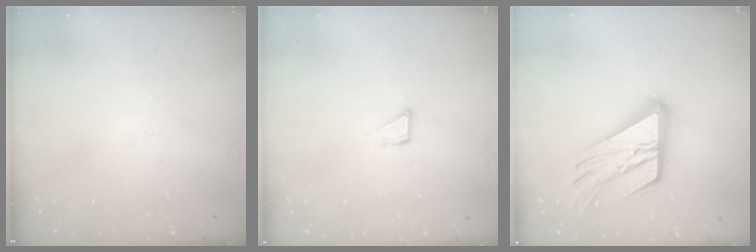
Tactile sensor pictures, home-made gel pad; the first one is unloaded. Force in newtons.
{"total": 2.7, "press": 2.7, "slide": 0.2}
{"total": 20.1, "press": 20.0, "slide": 2.1}